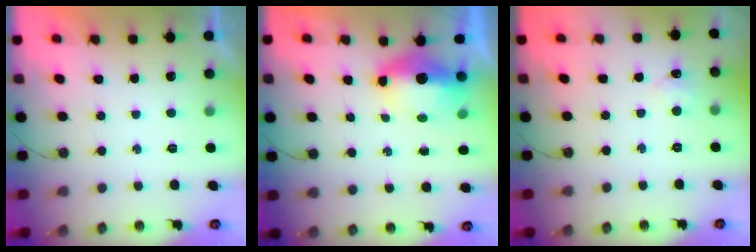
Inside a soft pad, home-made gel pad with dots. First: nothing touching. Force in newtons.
{"total": 7.3, "press": 7.1, "slide": 1.6}
{"total": 4.4, "press": 4.4, "slide": 0.6}